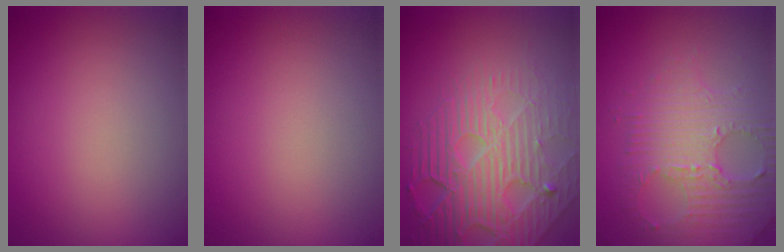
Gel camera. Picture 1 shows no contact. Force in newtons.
{"total": 0.0}
{"total": 7.8, "press": 5.9, "slide": 5.1}
{"total": 6.8, "press": 4.6, "slide": 5.0}